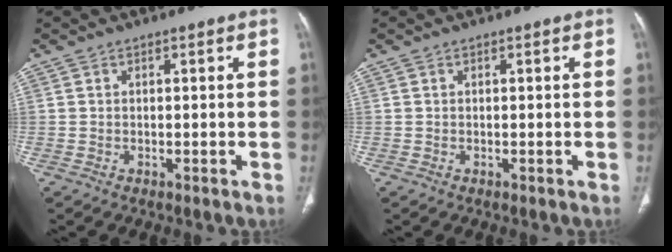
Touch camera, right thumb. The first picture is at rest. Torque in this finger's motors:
{"motor_torque": [0.00, 0.00, -0.06, 0.04, 0.01]}